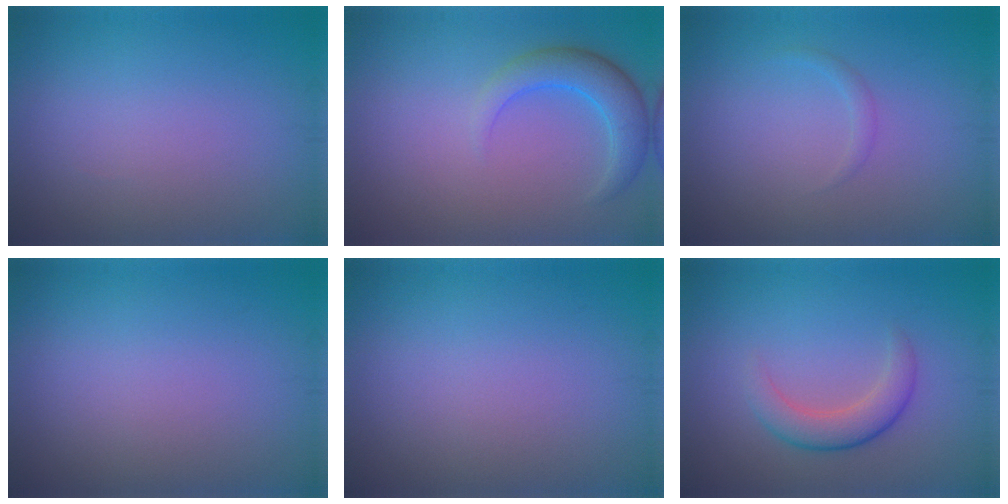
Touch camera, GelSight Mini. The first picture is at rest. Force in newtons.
{"total": 3.5, "press": 3.4, "slide": 0.2}
{"total": 0.7, "press": 0.7, "slide": 0.1}
{"total": 0.0}
{"total": 0.0}
{"total": 3.0, "press": 3.0, "slide": 0.1}